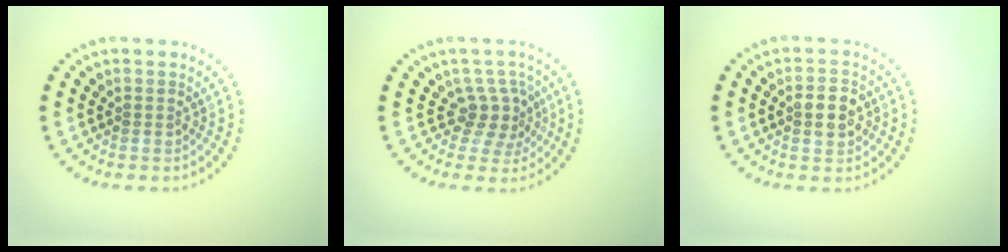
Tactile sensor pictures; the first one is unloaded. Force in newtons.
{"total": 2.9, "press": 2.1, "slide": 2.0}
{"total": 2.6, "press": 2.6, "slide": 0.1}